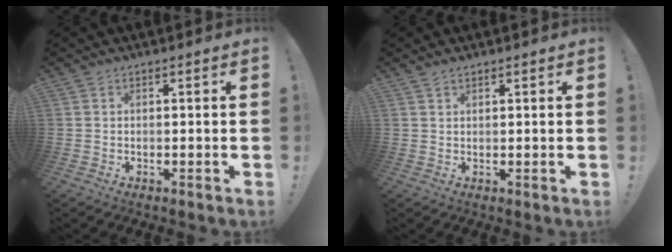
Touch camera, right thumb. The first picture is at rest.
{"total": 1.2, "force": [1.0, 0.6, 0.3], "torque": [-0.005, -0.002, 0.019]}